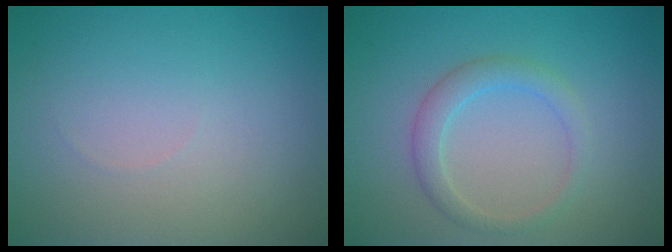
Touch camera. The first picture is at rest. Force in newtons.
{"total": 2.3, "press": 2.3, "slide": 0.1}